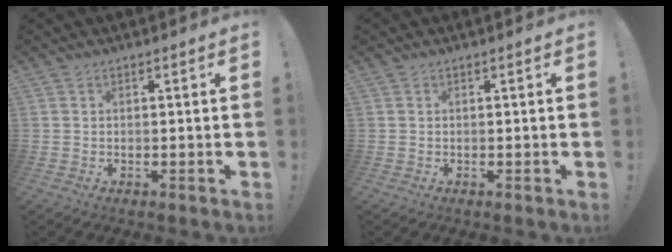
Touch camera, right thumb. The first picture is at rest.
{"total": 0.0}